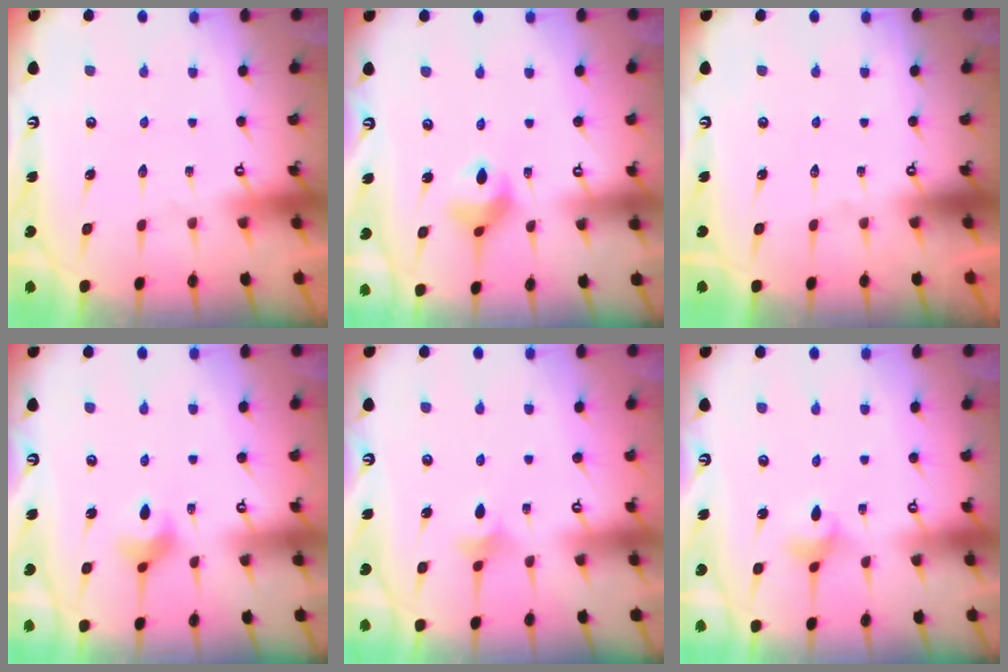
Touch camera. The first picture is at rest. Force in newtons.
{"total": 7.6, "press": 7.6, "slide": 0.5}
{"total": 0.0}
{"total": 3.8, "press": 3.8, "slide": 0.5}
{"total": 3.2, "press": 3.1, "slide": 0.7}
{"total": 2.9, "press": 2.9, "slide": 0.5}